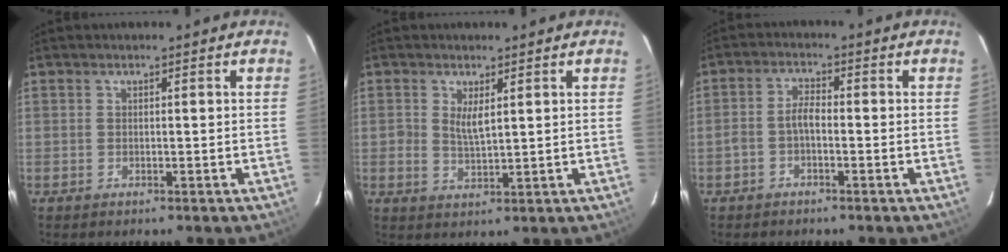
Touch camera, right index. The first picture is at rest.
{"total": 3.3, "force": [1.1, 1.3, 2.8], "torque": [-0.053, -0.004, 0.024]}
{"total": 3.0, "force": [-1.4, 1.2, 2.4], "torque": [-0.057, 0.012, -0.029]}